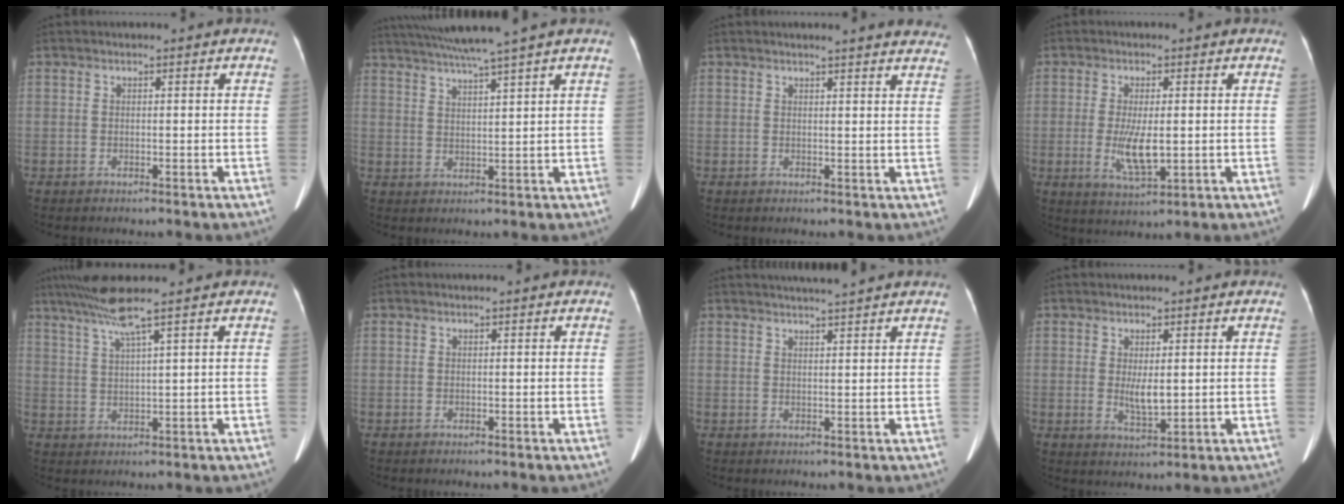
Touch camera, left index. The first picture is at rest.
{"total": 9.6, "force": [8.0, -2.2, 4.8], "torque": [-0.082, 0.009, 0.127]}
{"total": 11.4, "force": [10.7, 0.9, 3.9], "torque": [-0.027, -0.015, 0.098]}
{"total": 5.9, "force": [-0.7, 1.7, 5.6], "torque": [-0.113, -0.015, -0.010]}
{"total": 5.4, "force": [3.9, -1.6, 3.4], "torque": [-0.073, 0.004, 0.079]}
{"total": 0.0}
{"total": 5.2, "force": [4.6, -0.6, 2.2], "torque": [-0.031, 0.012, 0.056]}
{"total": 3.4, "force": [0.2, 1.0, 3.3], "torque": [-0.061, -0.010, 0.006]}